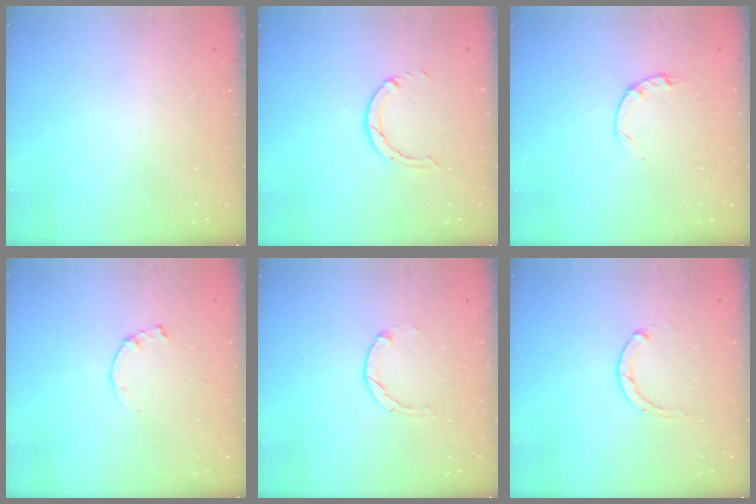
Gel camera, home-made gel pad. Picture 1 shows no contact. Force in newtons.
{"total": 3.5, "press": 3.5, "slide": 0.5}
{"total": 2.2, "press": 2.1, "slide": 0.4}
{"total": 1.2, "press": 1.1, "slide": 0.3}
{"total": 0.8, "press": 0.7, "slide": 0.2}
{"total": 2.8, "press": 2.8, "slide": 0.5}